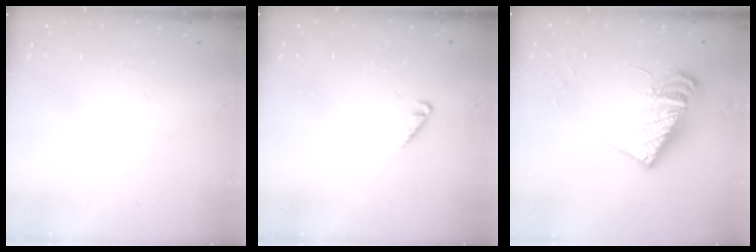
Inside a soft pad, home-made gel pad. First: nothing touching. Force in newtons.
{"total": 1.8, "press": 1.8, "slide": 0.3}
{"total": 14.0, "press": 13.9, "slide": 1.2}